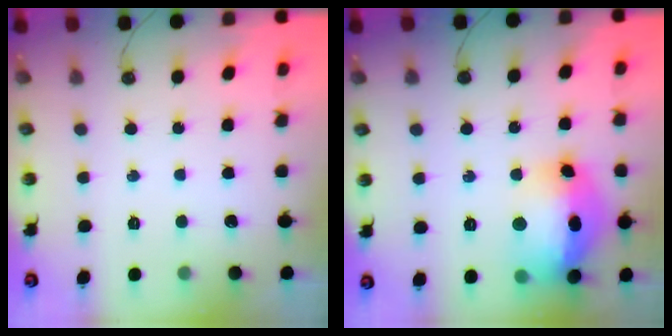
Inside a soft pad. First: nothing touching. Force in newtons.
{"total": 18.9, "press": 18.8, "slide": 1.7}